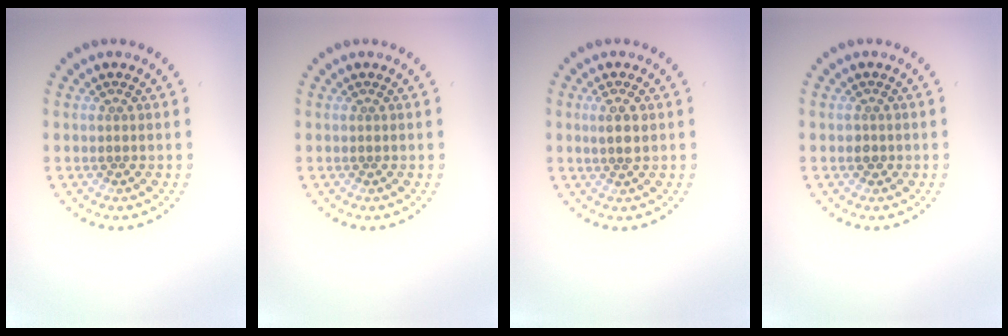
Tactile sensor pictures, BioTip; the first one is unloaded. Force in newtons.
{"total": 0.0}
{"total": 1.7, "press": 1.6, "slide": 0.5}
{"total": 0.9, "press": 0.8, "slide": 0.4}